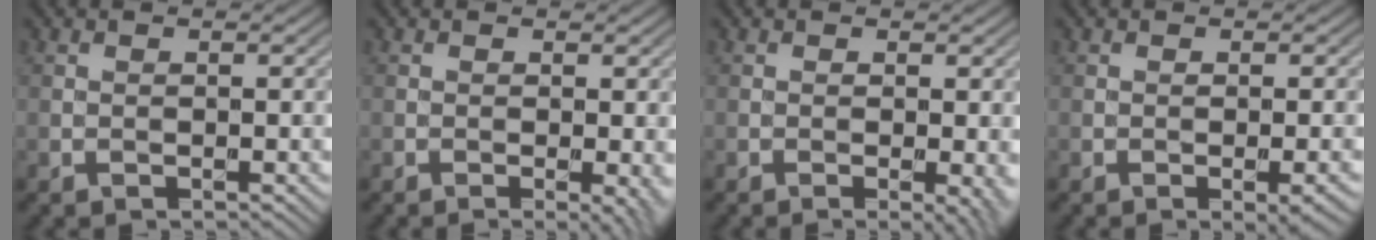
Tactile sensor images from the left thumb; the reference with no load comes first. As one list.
[{"total": 2.5, "force": [-0.4, 0.5, 2.4], "torque": [-0.033, -0.007, -0.007]}, {"total": 2.6, "force": [-0.4, 0.5, 2.5], "torque": [-0.034, -0.007, -0.006]}, {"total": 2.2, "force": [-0.9, 0.3, 2.0], "torque": [-0.034, -0.001, -0.015]}]